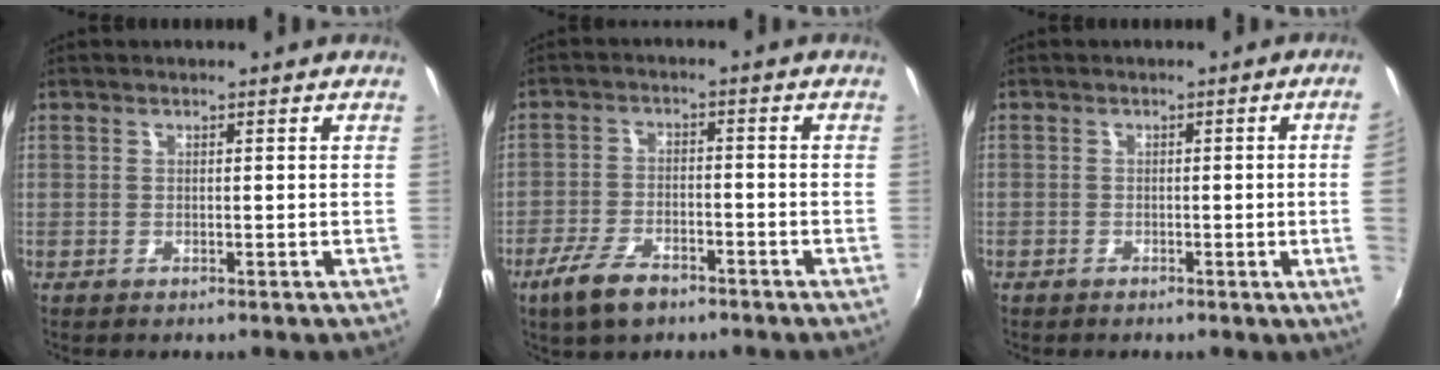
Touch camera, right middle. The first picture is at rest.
{"total": 8.1, "force": [-5.5, 3.3, 4.9], "torque": [-0.120, -0.010, -0.102]}
{"total": 4.1, "force": [-0.2, -1.7, 3.8], "torque": [-0.064, -0.010, 0.004]}